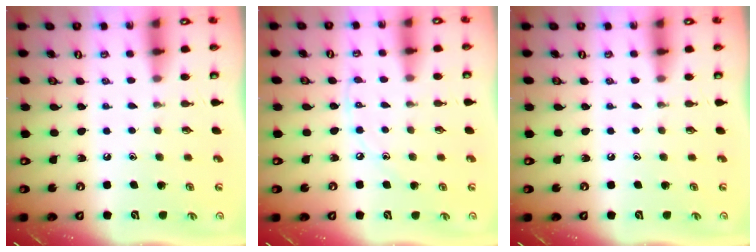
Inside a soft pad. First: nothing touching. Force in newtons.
{"total": 4.6, "press": 4.6, "slide": 0.5}
{"total": 0.0}